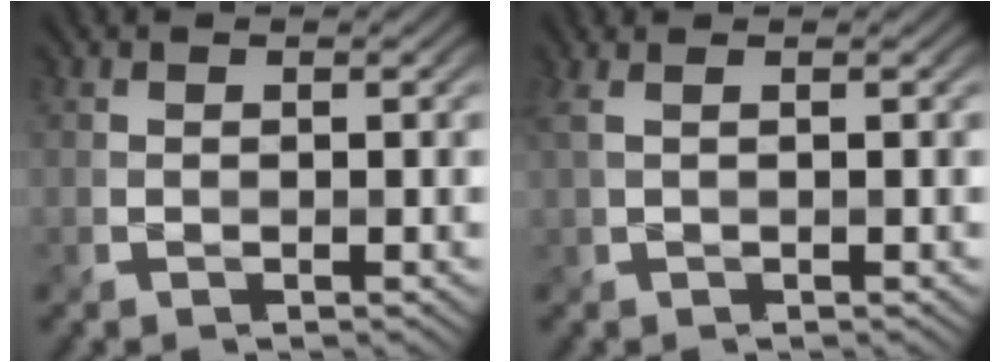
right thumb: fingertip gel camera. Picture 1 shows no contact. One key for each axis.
{"total": 1.9, "fx": 0.8, "fy": 0.4, "fz": 1.6, "tx": -0.044, "ty": 0.006, "tz": 0.017}